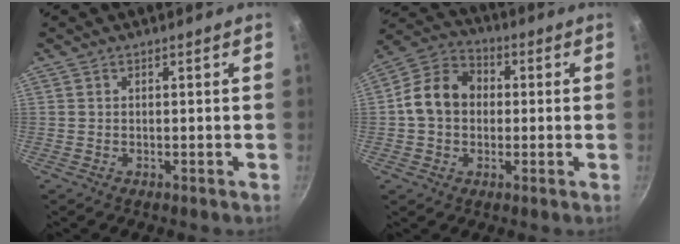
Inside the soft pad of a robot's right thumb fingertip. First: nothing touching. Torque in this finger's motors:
{"motor_torque": [0.72, 2.51, 1.00, -0.79, 0.08]}